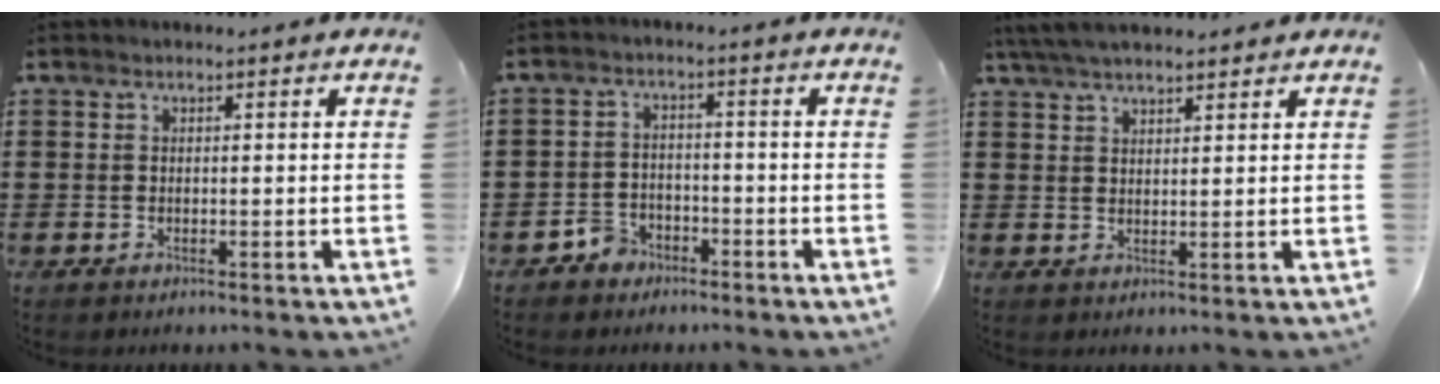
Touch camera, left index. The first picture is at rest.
{"total": 3.5, "force": [-2.9, 1.8, 0.5], "torque": [-0.015, 0.009, -0.059]}
{"total": 4.3, "force": [3.8, 0.8, 1.9], "torque": [-0.047, -0.003, 0.072]}